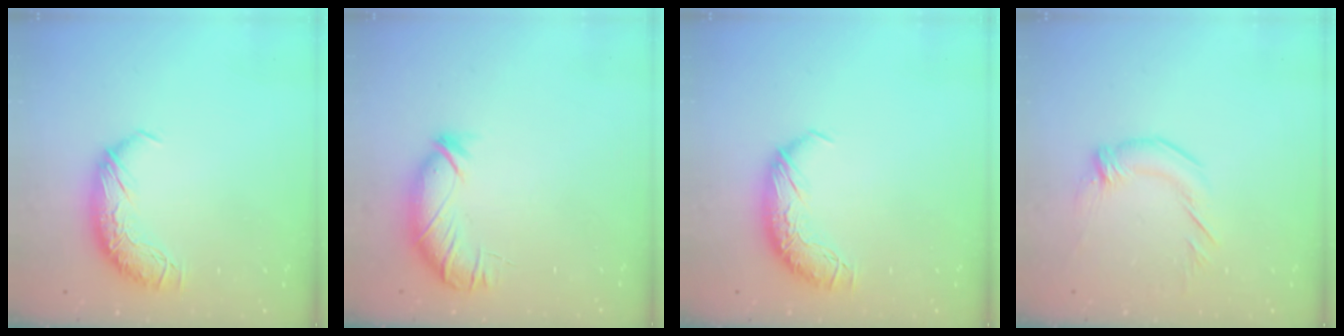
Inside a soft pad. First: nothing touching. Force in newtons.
{"total": 3.6, "press": 3.5, "slide": 0.8}
{"total": 0.0}
{"total": 1.4, "press": 0.2, "slide": 1.4}